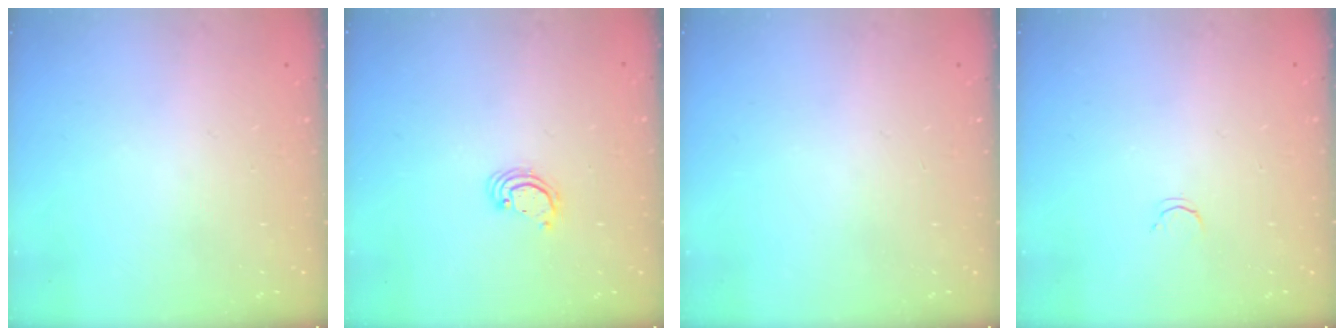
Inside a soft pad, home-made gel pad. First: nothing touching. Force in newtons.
{"total": 2.2, "press": 2.2, "slide": 0.1}
{"total": 0.0}
{"total": 2.1, "press": 2.1, "slide": 0.4}